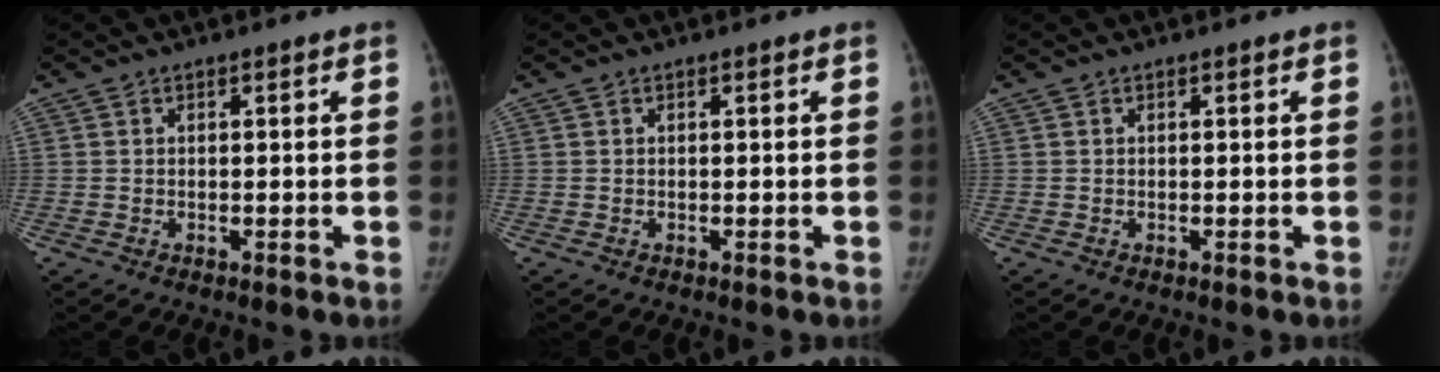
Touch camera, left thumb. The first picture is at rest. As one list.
[{"total": 0.0}, {"total": 0.0}]